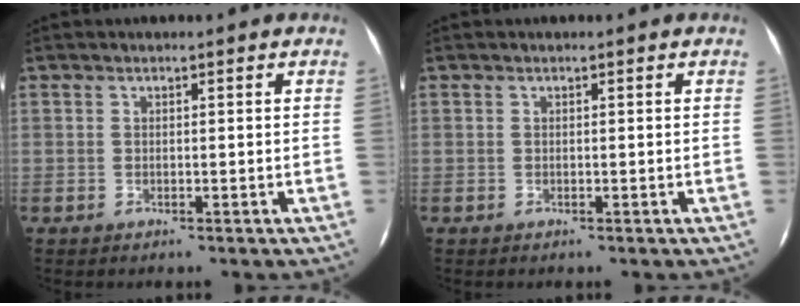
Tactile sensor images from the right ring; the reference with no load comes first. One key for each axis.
{"total": 0.0}